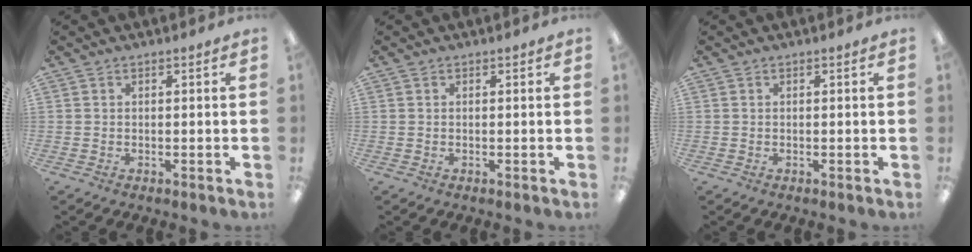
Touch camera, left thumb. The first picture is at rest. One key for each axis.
{"total": 0.0}
{"total": 0.0}